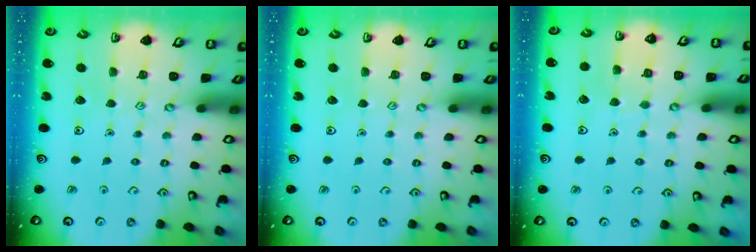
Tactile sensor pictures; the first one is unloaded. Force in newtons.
{"total": 0.0}
{"total": 4.4, "press": 4.3, "slide": 0.4}